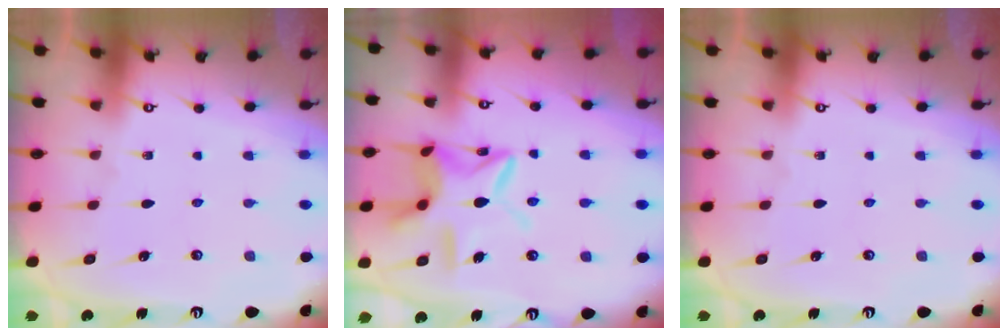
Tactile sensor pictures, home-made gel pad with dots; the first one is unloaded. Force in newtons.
{"total": 13.3, "press": 13.3, "slide": 1.2}
{"total": 0.0}